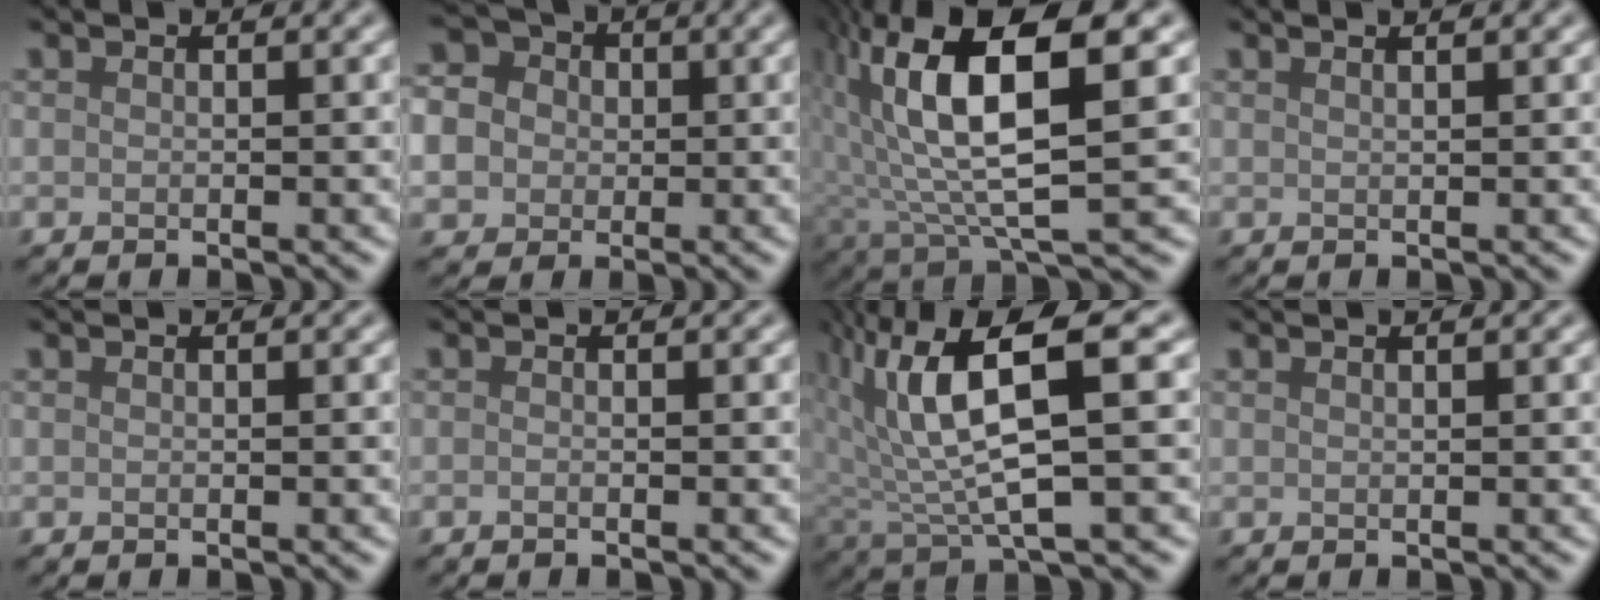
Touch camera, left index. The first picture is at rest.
{"total": 9.3, "force": [-0.1, 8.5, 3.7], "torque": [-0.076, 0.027, -0.035]}
{"total": 12.2, "force": [3.1, 3.7, 11.2], "torque": [-0.214, 0.005, 0.061]}
{"total": 2.7, "force": [1.6, 1.2, 1.8], "torque": [-0.001, 0.007, -0.010]}
{"total": 0.0}
{"total": 0.7, "force": [-0.2, 0.3, 0.6], "torque": [-0.006, -0.007, -0.008]}
{"total": 10.3, "force": [2.6, 3.1, 9.4], "torque": [-0.192, 0.007, 0.050]}
{"total": 1.0, "force": [0.6, 0.3, 0.7], "torque": [-0.005, 0.001, 0.001]}